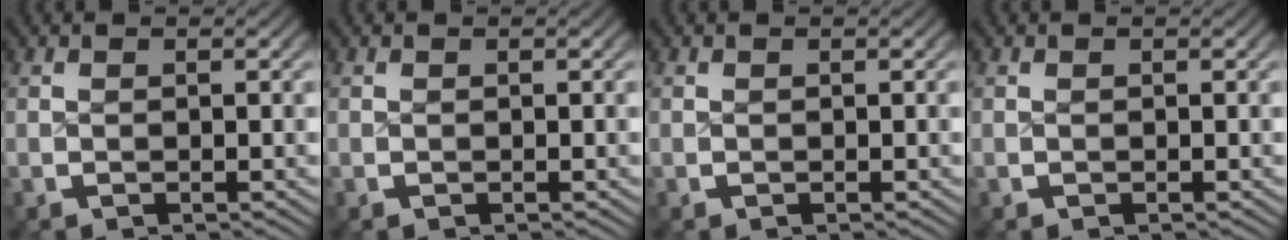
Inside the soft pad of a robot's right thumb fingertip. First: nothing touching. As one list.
[{"total": 0.0}, {"total": 0.0}, {"total": 0.0}]